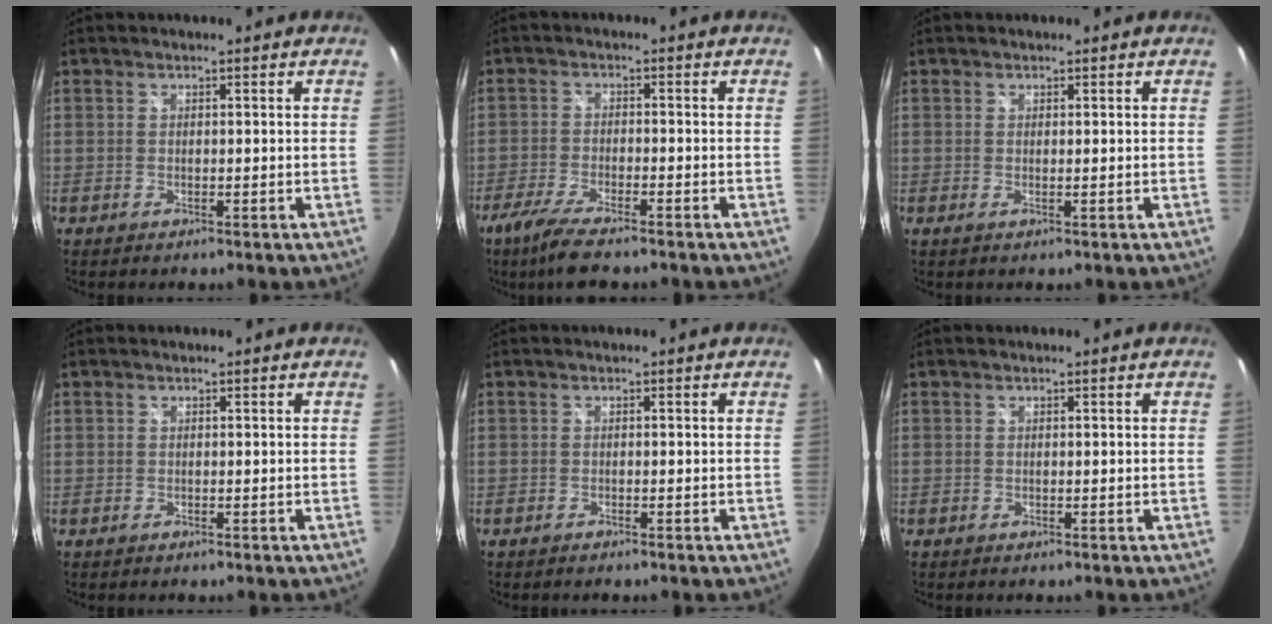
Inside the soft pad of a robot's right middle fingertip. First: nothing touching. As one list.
[{"total": 8.2, "force": [-6.4, 1.4, 5.0], "torque": [-0.122, -0.028, -0.117]}, {"total": 0.7, "force": [0.3, -0.4, 0.5], "torque": [-0.008, -0.001, 0.004]}, {"total": 0.0}, {"total": 0.5, "force": [-0.5, 0.1, 0.1], "torque": [0.000, -0.001, -0.010]}, {"total": 0.0}]